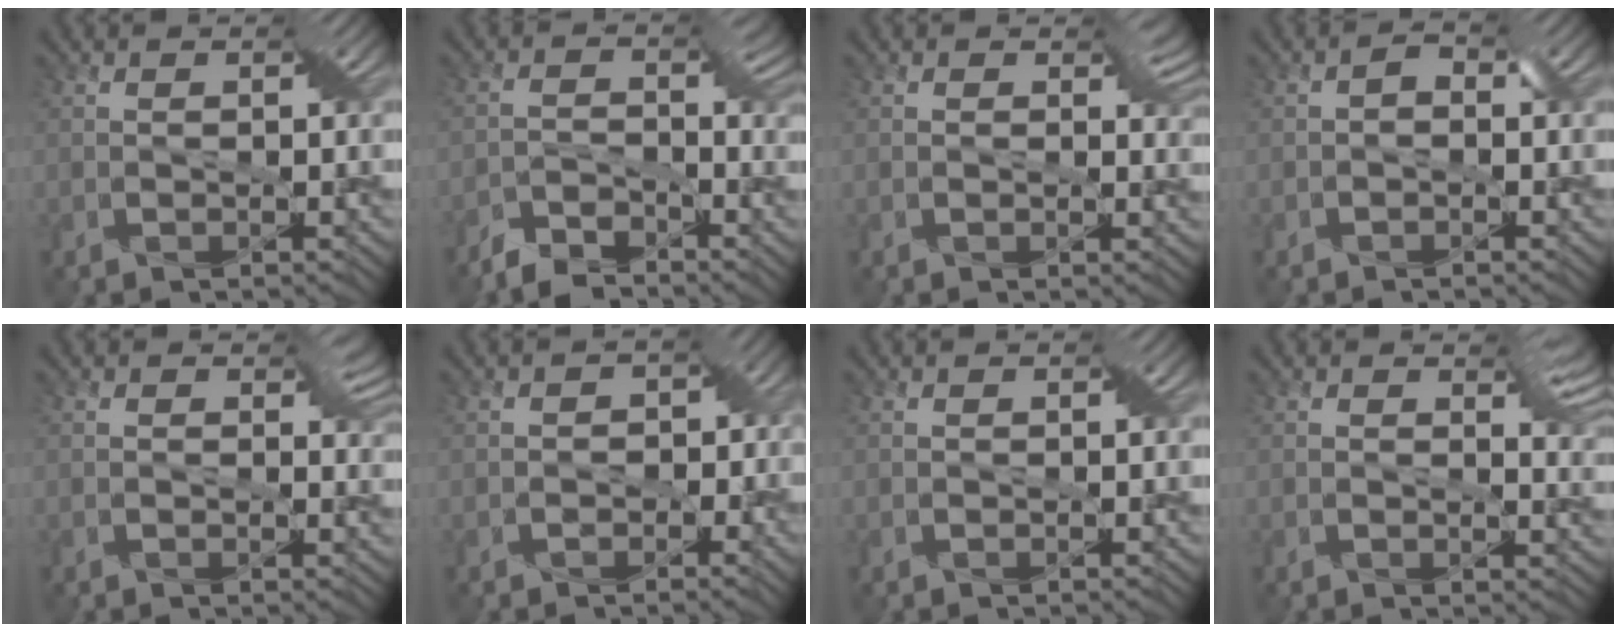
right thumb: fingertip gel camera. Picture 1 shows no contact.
{"total": 4.1, "force": [-3.7, 1.0, 1.3], "torque": [-0.038, -0.005, -0.076]}
{"total": 0.9, "force": [0.8, 0.3, 0.2], "torque": [-0.004, 0.006, 0.008]}
{"total": 0.9, "force": [-0.6, 0.3, 0.5], "torque": [-0.026, -0.001, -0.014]}
{"total": 1.1, "force": [0.9, 0.6, 0.3], "torque": [-0.004, 0.007, 0.004]}
{"total": 3.5, "force": [-1.1, 3.0, 1.4], "torque": [-0.012, 0.000, -0.022]}
{"total": 0.0}
{"total": 2.8, "force": [1.8, 1.0, 1.9], "torque": [-0.035, -0.004, 0.025]}